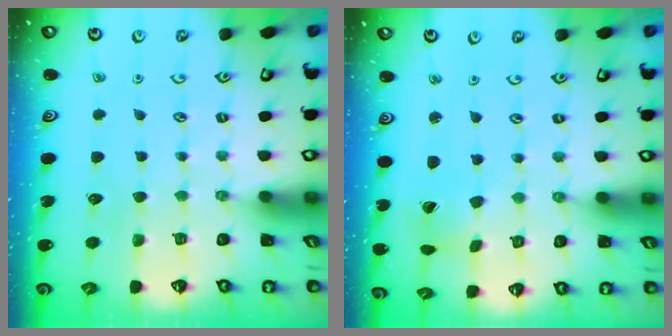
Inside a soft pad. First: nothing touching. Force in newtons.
{"total": 1.4, "press": 1.4, "slide": 0.2}